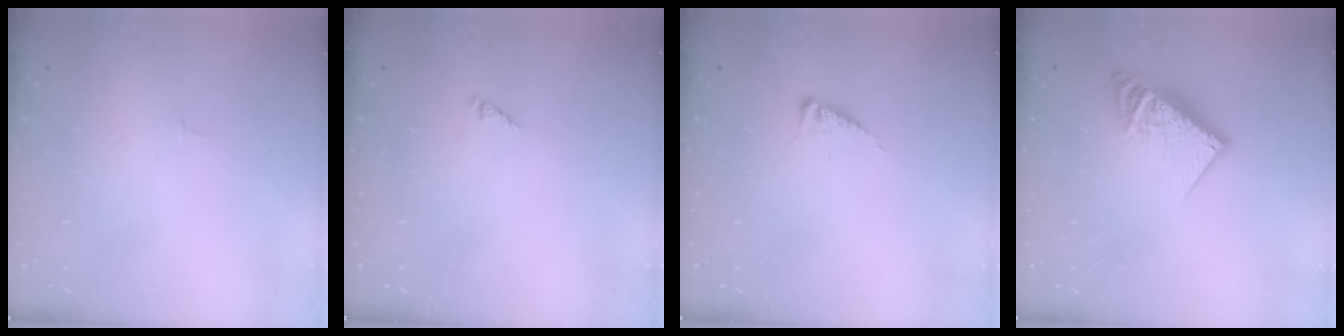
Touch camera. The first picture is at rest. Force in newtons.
{"total": 0.0}
{"total": 2.9, "press": 2.9, "slide": 0.2}
{"total": 13.1, "press": 13.0, "slide": 0.9}